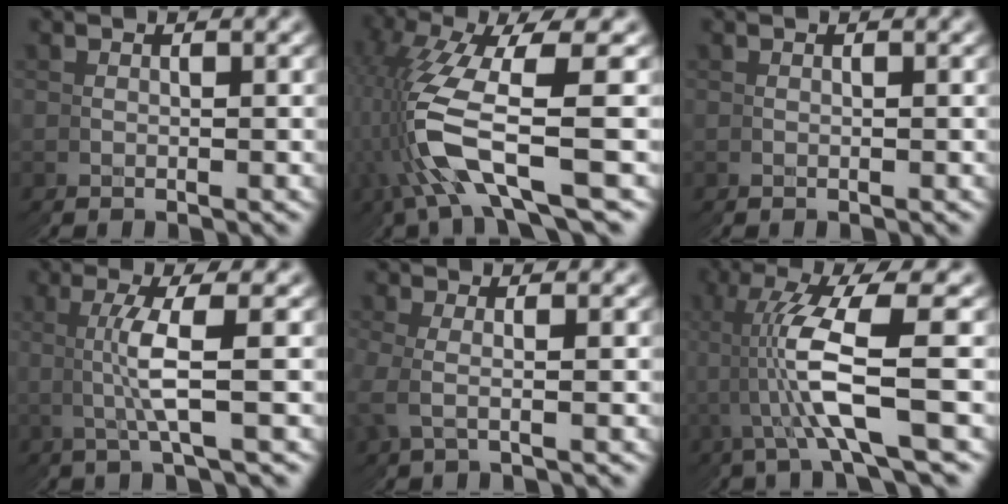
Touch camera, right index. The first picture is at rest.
{"total": 8.5, "force": [-1.3, 4.3, 7.2], "torque": [-0.181, -0.018, -0.016]}
{"total": 0.0}
{"total": 2.7, "force": [0.6, -0.5, 2.6], "torque": [-0.059, 0.004, 0.010]}
{"total": 0.8, "force": [0.8, 0.2, 0.0], "torque": [-0.015, 0.002, 0.013]}
{"total": 7.6, "force": [0.5, 2.4, 7.2], "torque": [-0.162, 0.003, 0.009]}